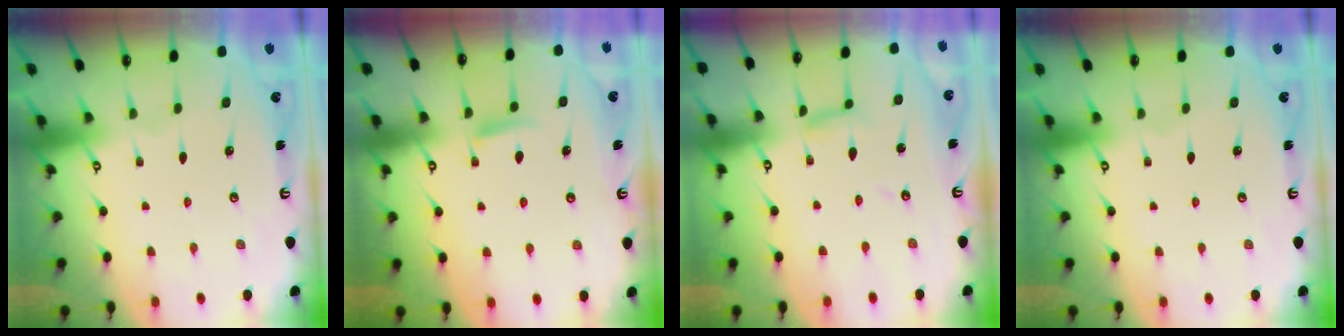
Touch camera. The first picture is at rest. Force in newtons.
{"total": 6.1, "press": 6.1, "slide": 0.9}
{"total": 5.2, "press": 5.2, "slide": 0.5}
{"total": 0.0}